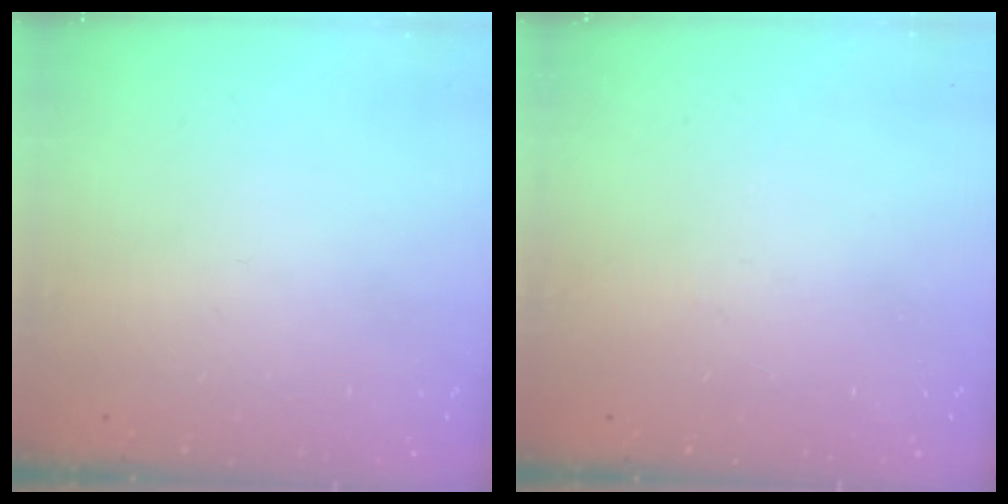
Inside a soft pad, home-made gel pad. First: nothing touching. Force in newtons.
{"total": 0.0}